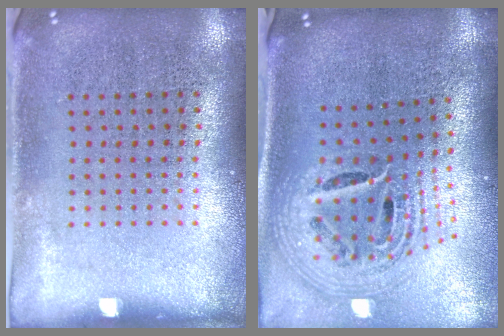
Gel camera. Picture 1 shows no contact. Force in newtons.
{"total": 2.5, "press": 1.7, "slide": 1.8}